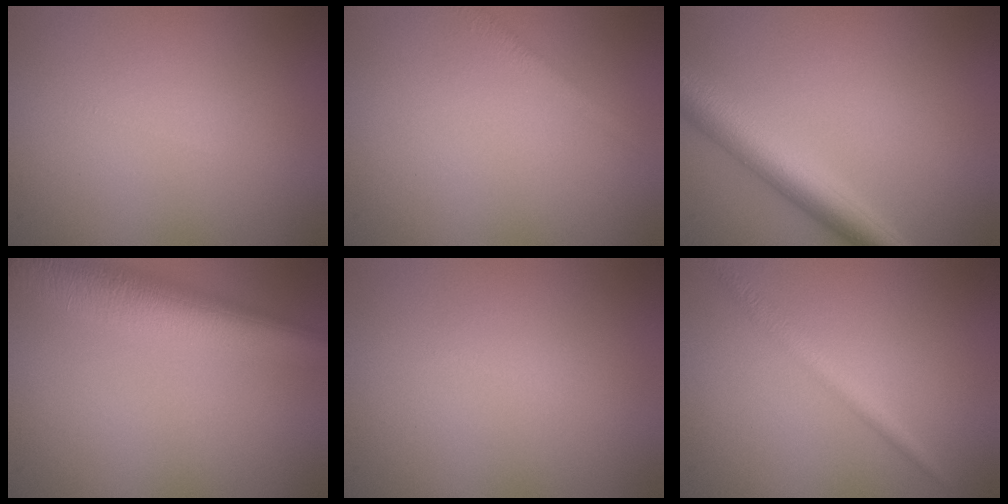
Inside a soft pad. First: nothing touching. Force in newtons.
{"total": 1.3, "press": 1.3, "slide": 0.0}
{"total": 5.5, "press": 5.5, "slide": 0.1}
{"total": 7.6, "press": 7.6, "slide": 0.6}
{"total": 0.0}
{"total": 2.0, "press": 2.0, "slide": 0.1}